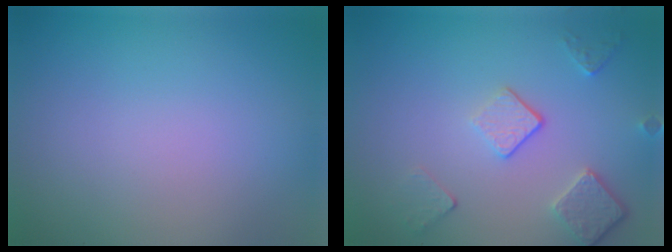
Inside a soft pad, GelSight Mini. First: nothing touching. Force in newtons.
{"total": 3.5, "press": 2.7, "slide": 2.2}